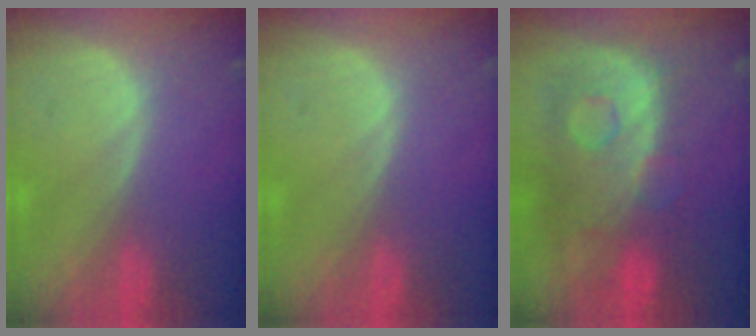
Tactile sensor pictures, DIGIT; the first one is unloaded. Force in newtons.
{"total": 0.0}
{"total": 11.3, "press": 9.8, "slide": 5.7}